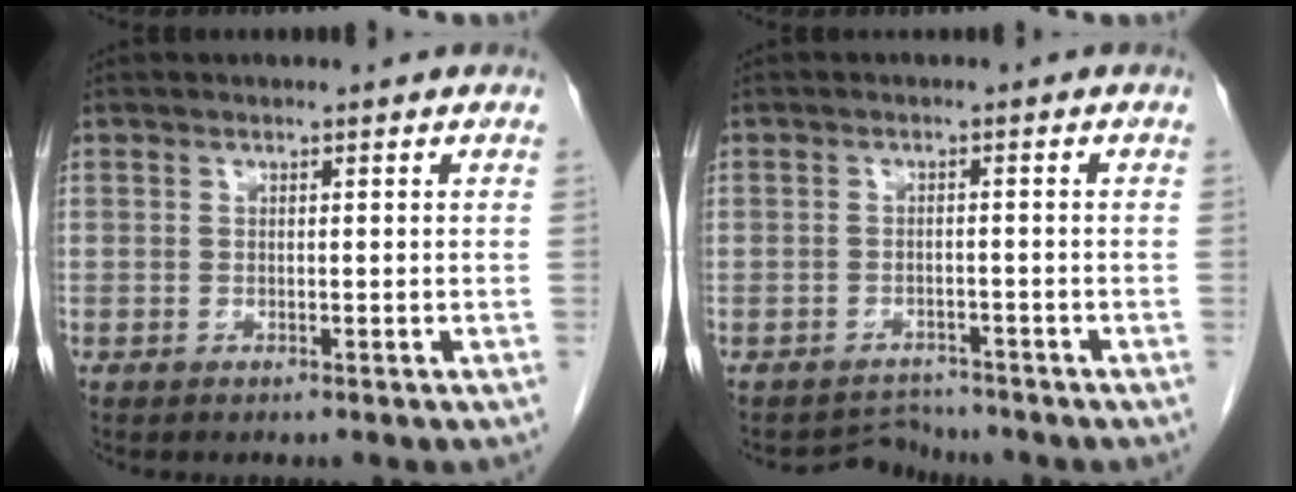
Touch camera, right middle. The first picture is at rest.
{"total": 2.8, "force": [-2.3, 0.5, -1.5], "torque": [0.023, 0.002, -0.036]}